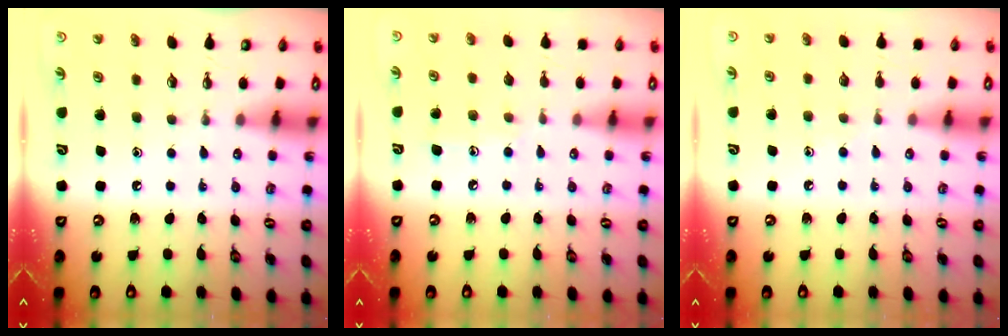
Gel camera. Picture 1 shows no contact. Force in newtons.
{"total": 6.2, "press": 6.2, "slide": 0.6}
{"total": 5.5, "press": 5.4, "slide": 0.7}